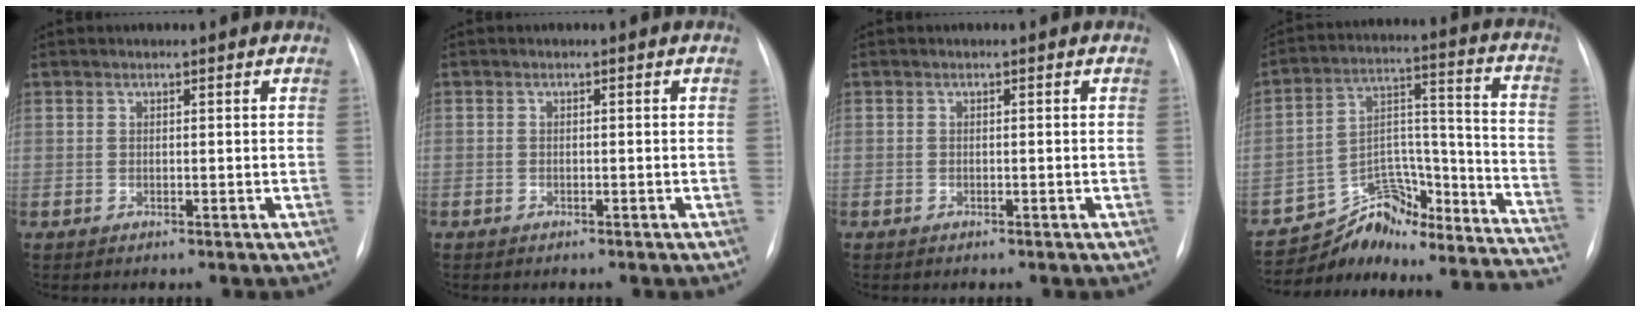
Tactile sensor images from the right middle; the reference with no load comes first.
{"total": 0.7, "force": [-0.5, 0.5, 0.0], "torque": [-0.007, 0.002, -0.008]}
{"total": 0.0}
{"total": 22.5, "force": [-21.2, 6.4, 4.0], "torque": [-0.044, 0.077, -0.301]}